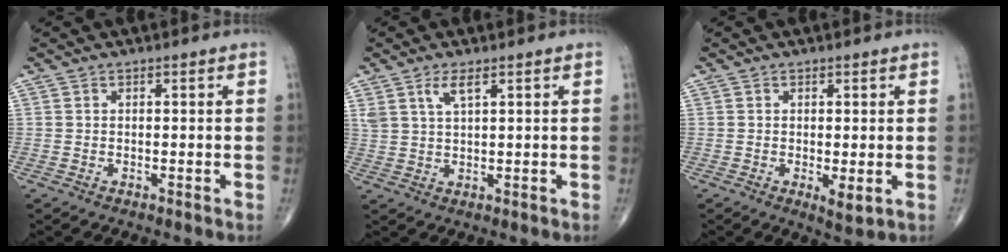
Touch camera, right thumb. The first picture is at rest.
{"total": 3.5, "force": [2.0, 1.0, 2.7], "torque": [-0.057, -0.006, 0.044]}
{"total": 3.0, "force": [-0.5, 1.0, 2.8], "torque": [-0.045, -0.011, -0.007]}